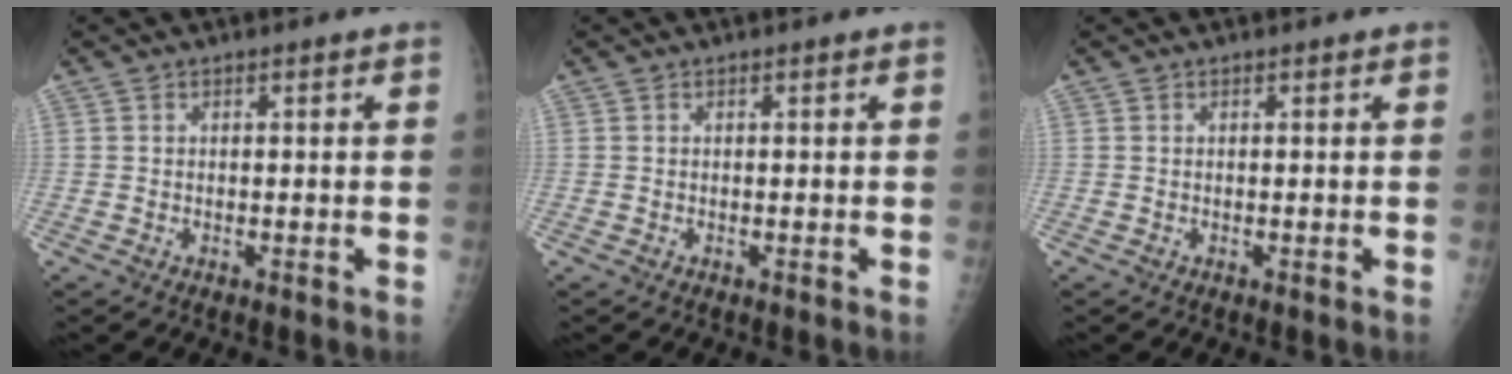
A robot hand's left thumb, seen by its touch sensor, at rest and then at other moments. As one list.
[{"total": 0.0}, {"total": 0.0}]